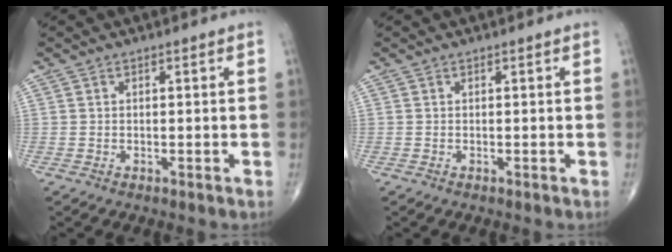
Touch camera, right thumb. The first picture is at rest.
{"total": 0.0}